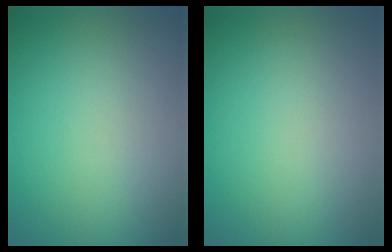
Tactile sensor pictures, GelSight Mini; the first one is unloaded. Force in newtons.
{"total": 0.0}